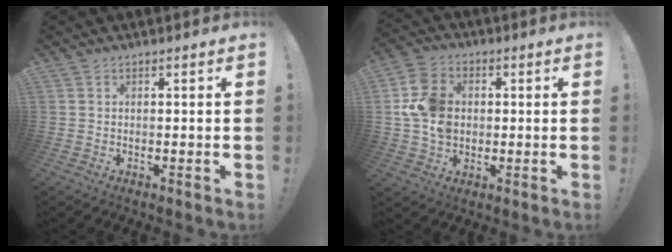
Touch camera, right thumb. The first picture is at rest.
{"total": 12.3, "force": [0.6, 10.0, 7.2], "torque": [-0.134, 0.008, 0.015]}